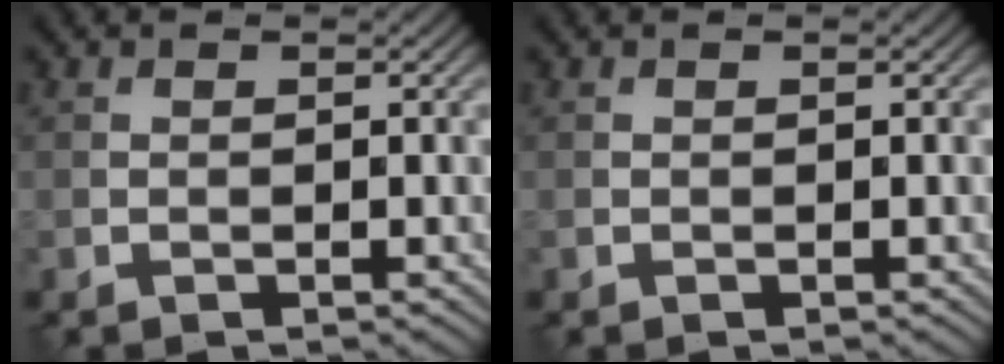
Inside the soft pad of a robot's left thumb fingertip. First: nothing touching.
{"total": 0.0}